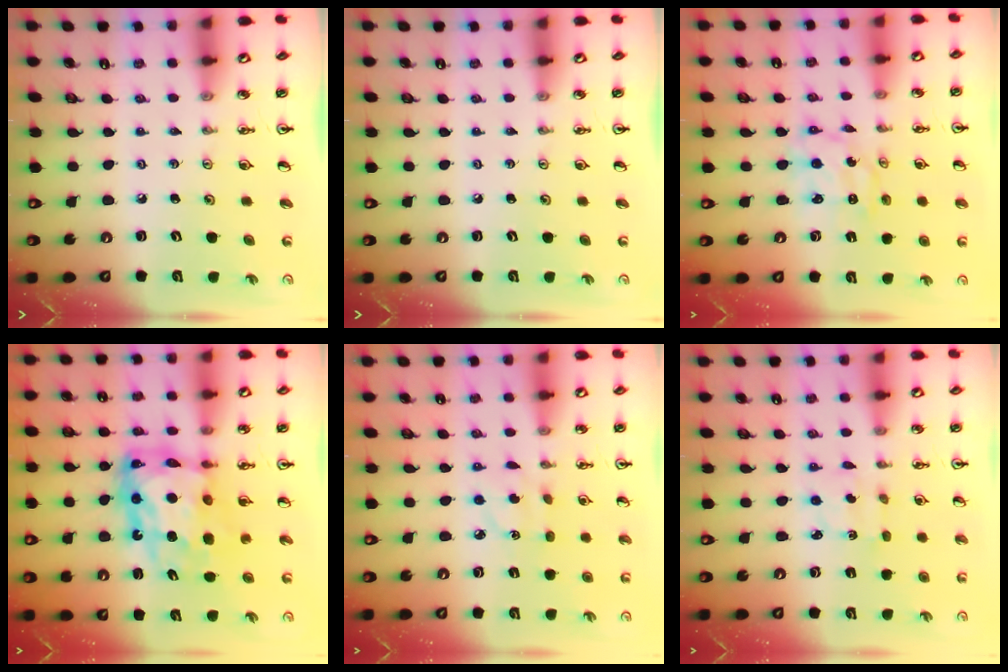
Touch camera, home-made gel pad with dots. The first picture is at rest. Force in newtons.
{"total": 0.0}
{"total": 3.6, "press": 3.6, "slide": 0.3}
{"total": 14.2, "press": 14.1, "slide": 1.5}
{"total": 4.1, "press": 4.1, "slide": 0.6}
{"total": 2.9, "press": 2.8, "slide": 0.6}